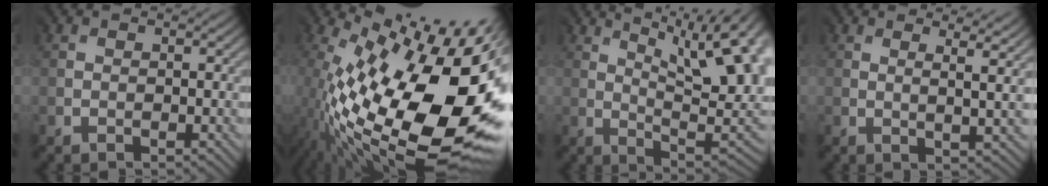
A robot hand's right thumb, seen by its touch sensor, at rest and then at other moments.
{"total": 18.7, "force": [-0.6, 8.0, 16.8], "torque": [-0.304, -0.054, 0.005]}
{"total": 17.0, "force": [5.9, 6.5, 14.5], "torque": [-0.195, 0.041, 0.102]}
{"total": 4.3, "force": [2.7, 0.6, 3.2], "torque": [-0.042, 0.009, 0.034]}